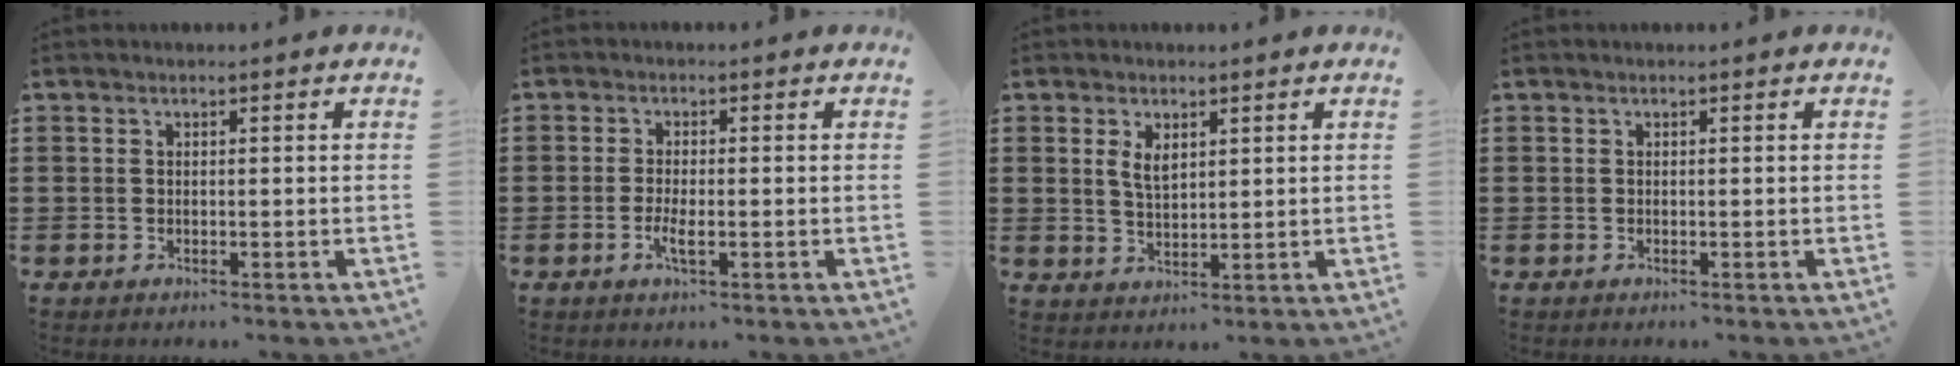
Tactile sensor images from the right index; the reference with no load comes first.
{"total": 2.6, "force": [-0.9, 0.6, 2.4], "torque": [-0.048, -0.004, -0.018]}
{"total": 3.0, "force": [1.4, 1.5, 2.2], "torque": [-0.040, 0.001, 0.023]}
{"total": 0.0}